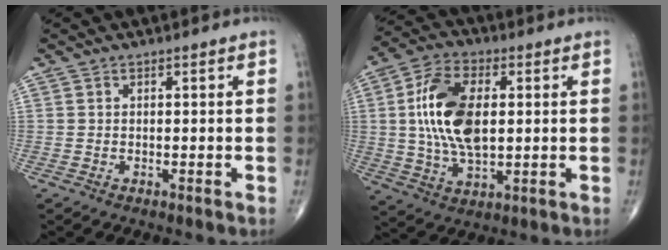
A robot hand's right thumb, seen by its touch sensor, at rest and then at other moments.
{"total": 15.0, "force": [1.8, 8.0, 12.6], "torque": [-0.237, 0.003, 0.033]}